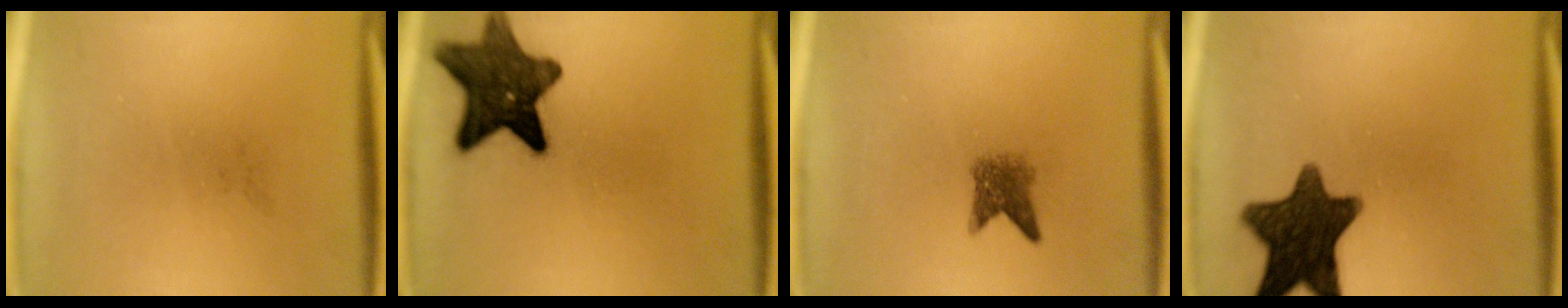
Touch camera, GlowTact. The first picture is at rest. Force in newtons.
{"total": 12.8}
{"total": 3.0}
{"total": 13.6}